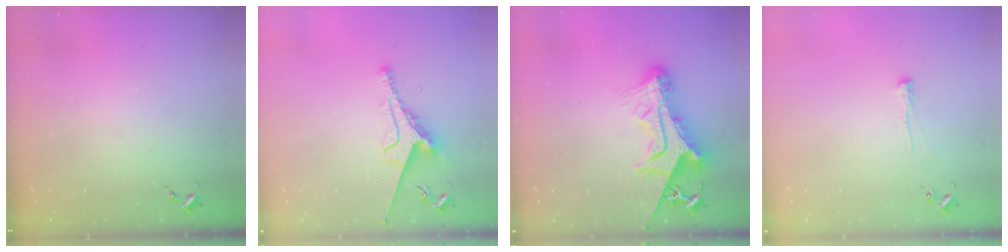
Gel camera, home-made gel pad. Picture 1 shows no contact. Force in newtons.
{"total": 7.9, "press": 7.8, "slide": 1.2}
{"total": 17.0, "press": 16.9, "slide": 1.8}
{"total": 3.8, "press": 3.8, "slide": 0.7}